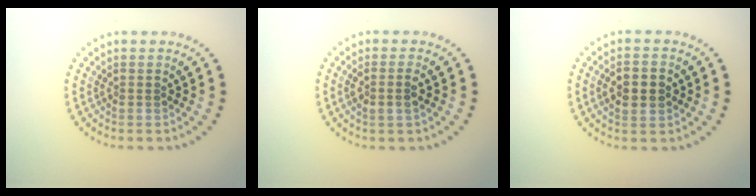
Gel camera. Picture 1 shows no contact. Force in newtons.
{"total": 2.0, "press": 1.8, "slide": 0.9}
{"total": 3.9, "press": 3.9, "slide": 0.2}